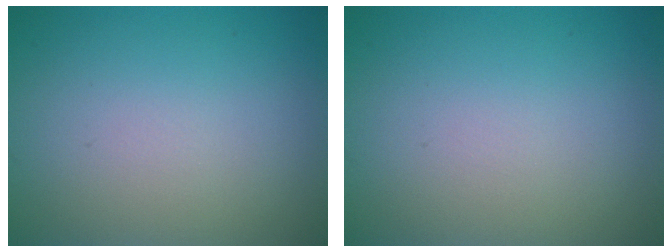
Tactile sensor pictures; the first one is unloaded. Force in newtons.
{"total": 0.0}